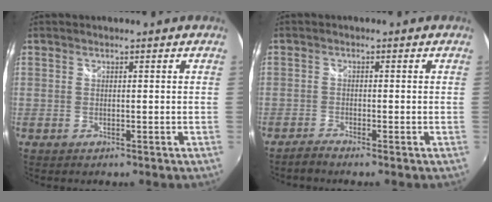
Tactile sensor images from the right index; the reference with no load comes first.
{"total": 1.6, "force": [-1.5, -0.2, 0.5], "torque": [-0.019, -0.005, -0.034]}